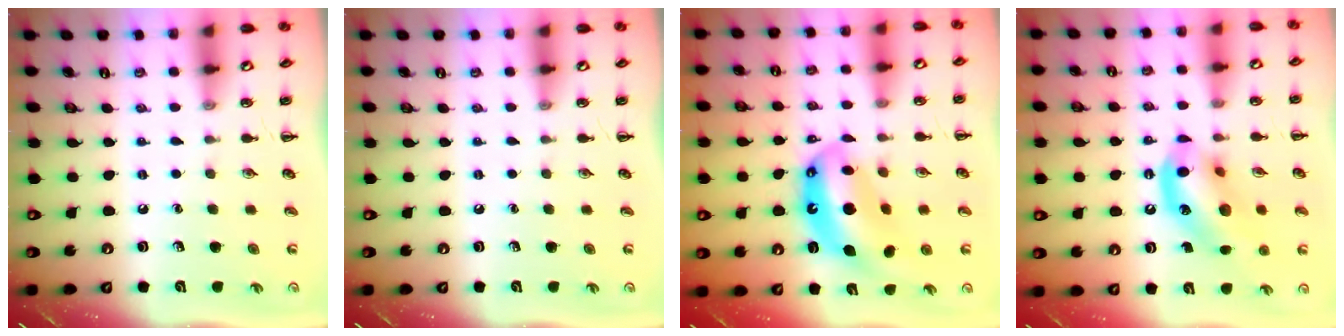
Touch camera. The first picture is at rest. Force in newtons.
{"total": 0.0}
{"total": 14.4, "press": 13.8, "slide": 4.0}
{"total": 14.0, "press": 13.6, "slide": 3.3}